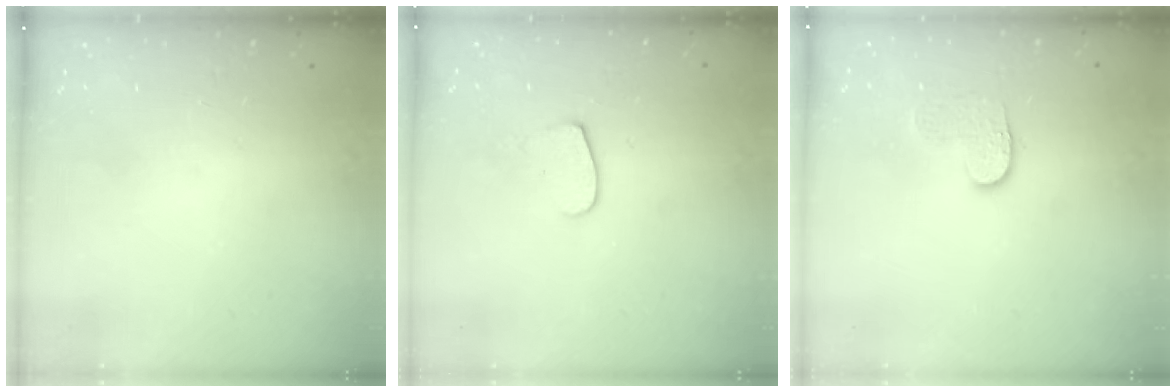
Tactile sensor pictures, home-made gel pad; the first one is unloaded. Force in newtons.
{"total": 6.7, "press": 6.7, "slide": 0.6}
{"total": 4.0, "press": 3.9, "slide": 0.4}